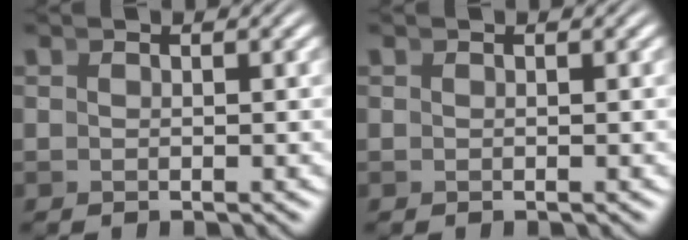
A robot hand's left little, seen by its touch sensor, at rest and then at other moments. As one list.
[{"total": 0.0}]